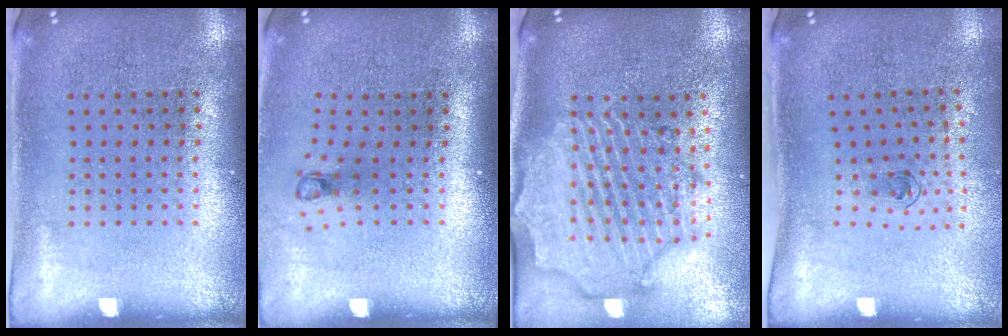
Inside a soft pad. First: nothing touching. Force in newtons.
{"total": 0.7, "press": 0.3, "slide": 0.6}
{"total": 2.9, "press": 2.5, "slide": 1.4}
{"total": 0.6, "press": 0.3, "slide": 0.5}